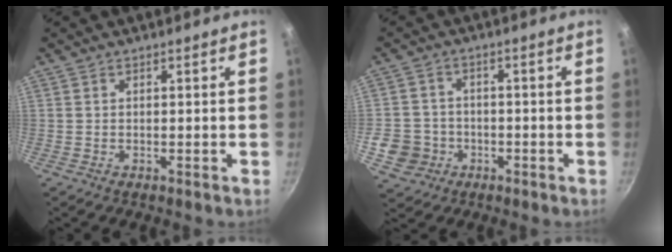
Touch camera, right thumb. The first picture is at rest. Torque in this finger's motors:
{"motor_torque": [0.62, 0.50, 0.05, -0.29, -0.01]}